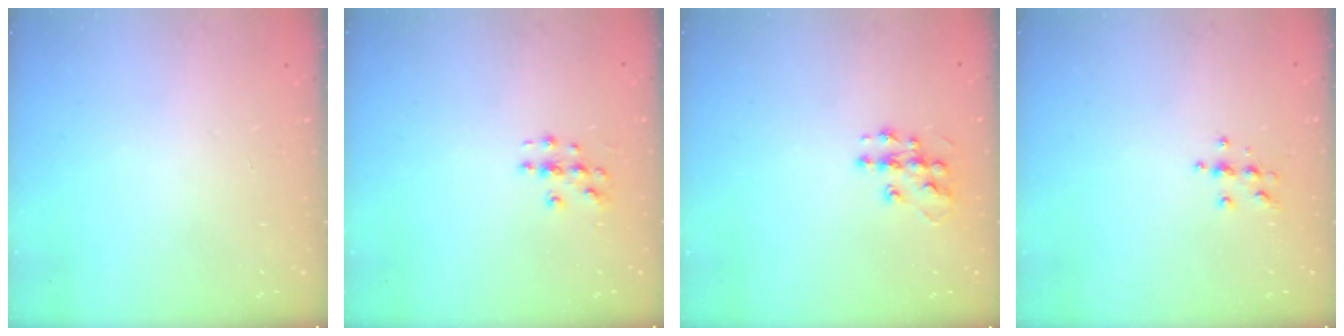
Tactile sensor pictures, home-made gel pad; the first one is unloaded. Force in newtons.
{"total": 3.3, "press": 3.3, "slide": 0.2}
{"total": 9.6, "press": 9.6, "slide": 0.5}
{"total": 4.8, "press": 4.8, "slide": 0.6}